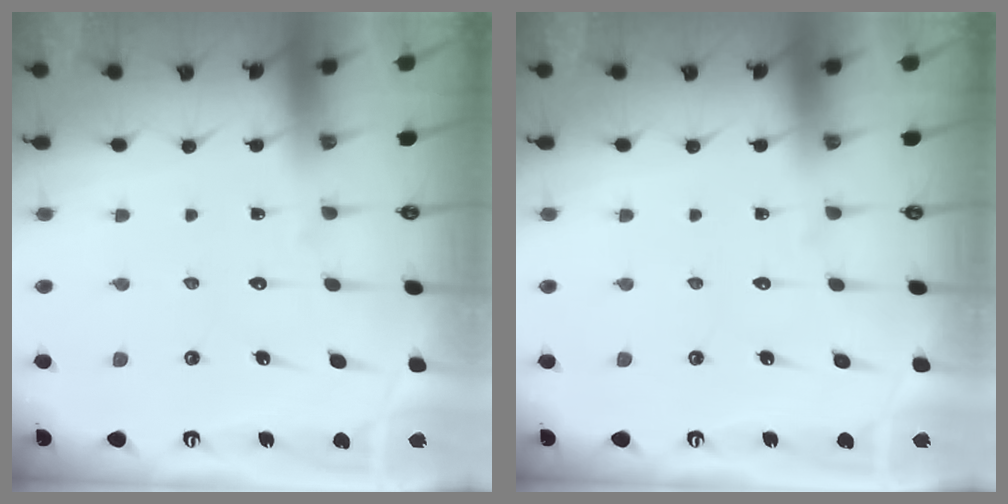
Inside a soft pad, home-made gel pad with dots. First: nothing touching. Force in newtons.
{"total": 0.0}